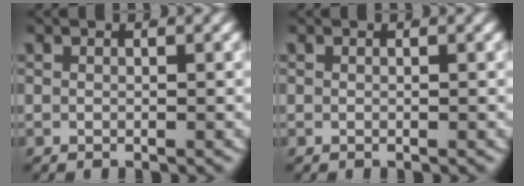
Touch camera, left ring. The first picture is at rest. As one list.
[{"total": 0.0}]